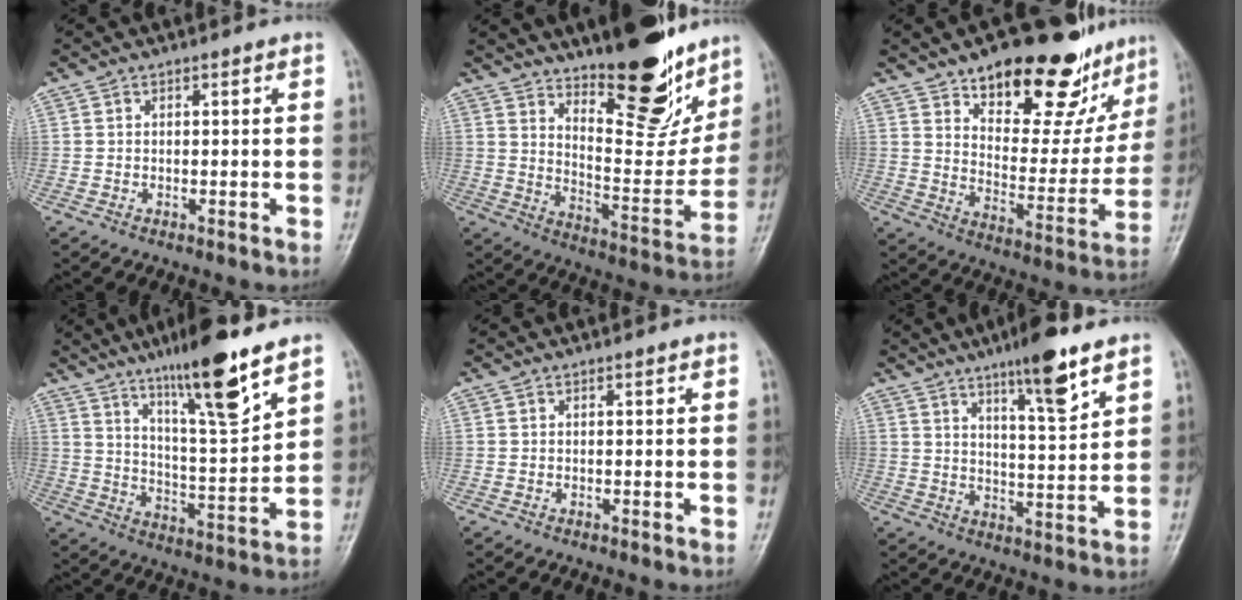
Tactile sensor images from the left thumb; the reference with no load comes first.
{"total": 20.2, "force": [14.2, 7.3, 12.4], "torque": [-0.126, -0.101, 0.220]}
{"total": 23.3, "force": [16.4, 10.2, 13.0], "torque": [-0.126, -0.084, 0.236]}
{"total": 16.1, "force": [10.7, 2.2, 11.9], "torque": [-0.186, -0.061, 0.184]}
{"total": 0.0}
{"total": 10.9, "force": [7.0, 1.9, 8.1], "torque": [-0.120, -0.041, 0.112]}